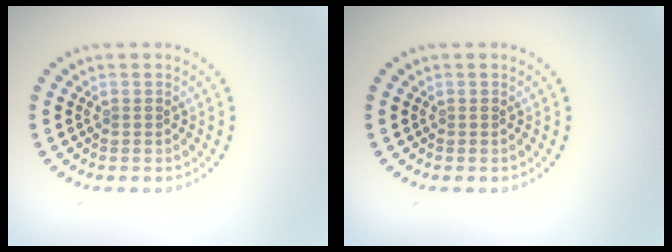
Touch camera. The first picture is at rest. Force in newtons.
{"total": 0.0}